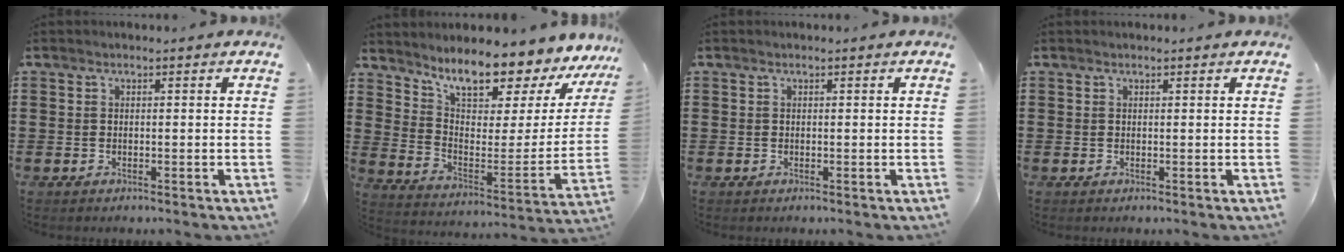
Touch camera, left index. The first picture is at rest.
{"total": 9.1, "force": [8.3, 1.5, 3.2], "torque": [-0.074, -0.080, 0.136]}
{"total": 0.0}
{"total": 0.0}